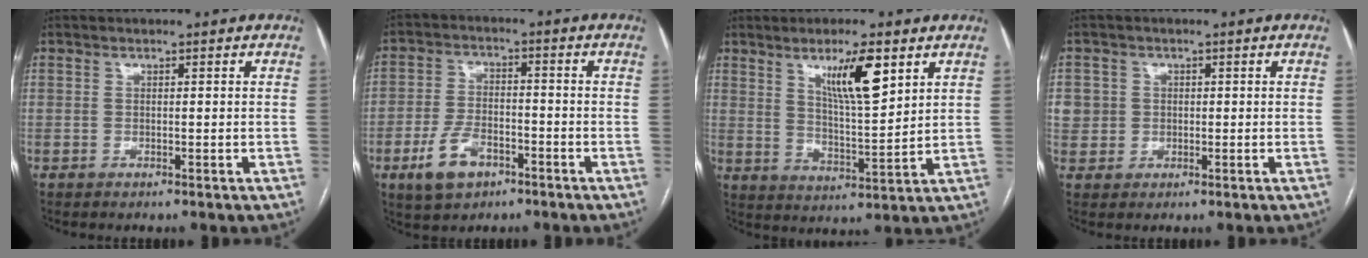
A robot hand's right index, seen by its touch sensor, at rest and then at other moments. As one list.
[{"total": 7.6, "force": [-4.0, 4.2, 5.0], "torque": [-0.107, 0.005, -0.065]}, {"total": 9.4, "force": [5.0, 1.4, 7.9], "torque": [-0.139, -0.007, 0.089]}, {"total": 3.9, "force": [0.6, 3.8, 0.4], "torque": [0.001, 0.009, 0.017]}]